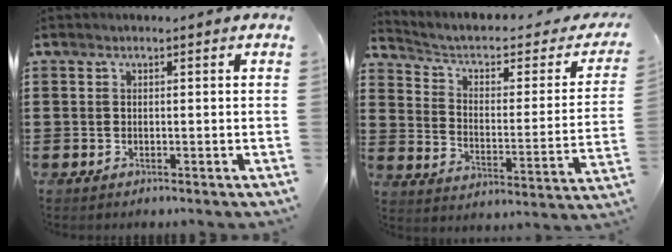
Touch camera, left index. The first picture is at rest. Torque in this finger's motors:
{"motor_torque": [1.20, -0.94, 0.26, 0.04]}